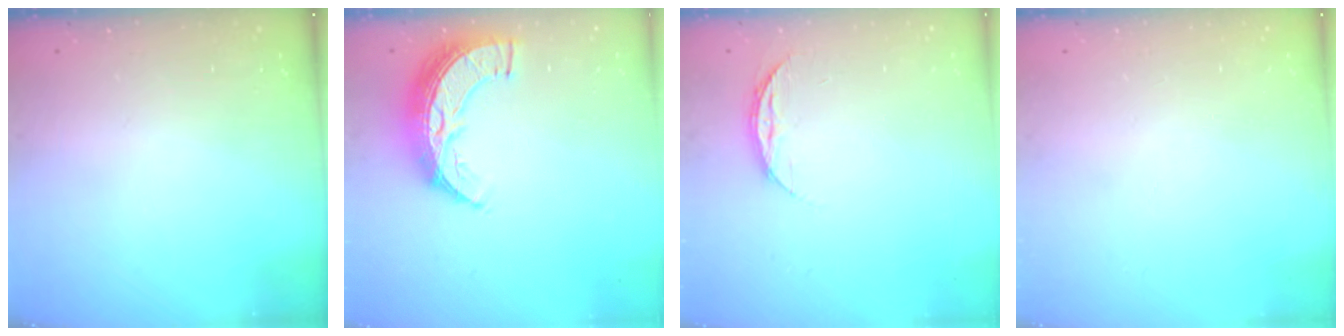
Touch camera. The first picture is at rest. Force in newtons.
{"total": 12.3, "press": 12.3, "slide": 0.9}
{"total": 7.3, "press": 7.3, "slide": 0.6}
{"total": 0.0}